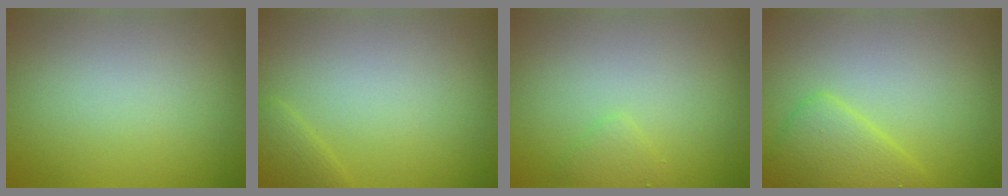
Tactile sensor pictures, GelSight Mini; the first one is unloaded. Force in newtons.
{"total": 1.2, "press": 1.2, "slide": 0.0}
{"total": 1.0, "press": 1.0, "slide": 0.1}
{"total": 3.3, "press": 3.3, "slide": 0.0}